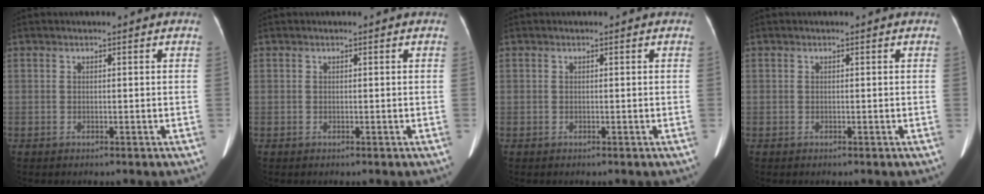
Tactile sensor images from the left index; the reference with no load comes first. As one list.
[{"total": 0.0}, {"total": 0.0}, {"total": 0.0}]